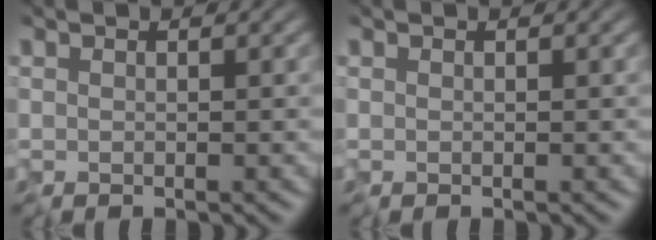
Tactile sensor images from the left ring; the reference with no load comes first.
{"total": 0.0}